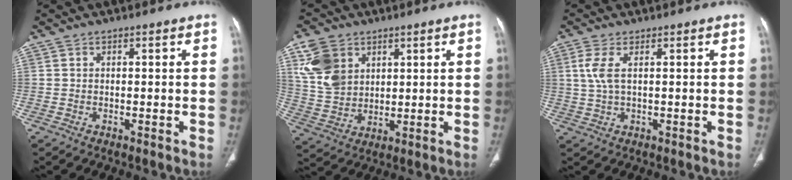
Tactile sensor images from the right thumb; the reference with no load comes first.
{"total": 10.9, "force": [4.7, 8.0, 5.7], "torque": [-0.101, -0.016, 0.105]}
{"total": 4.2, "force": [1.2, 1.6, 3.8], "torque": [-0.106, 0.006, 0.030]}